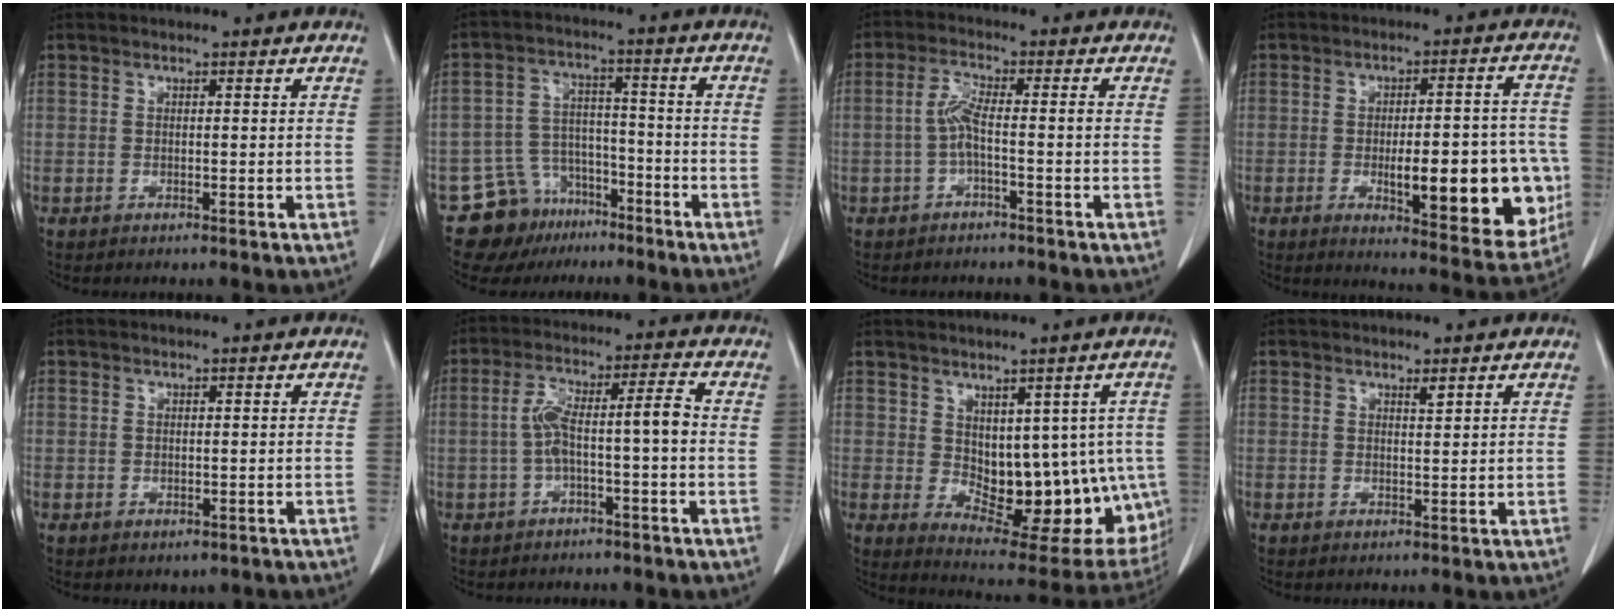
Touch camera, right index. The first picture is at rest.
{"total": 8.9, "force": [-6.2, 6.4, 1.2], "torque": [-0.026, 0.035, -0.094]}
{"total": 3.8, "force": [-1.1, 0.2, 3.6], "torque": [-0.075, 0.011, -0.023]}
{"total": 17.3, "force": [-3.9, 4.9, 16.2], "torque": [-0.161, 0.015, -0.033]}
{"total": 1.7, "force": [-0.5, 1.6, 0.4], "torque": [-0.004, 0.003, 0.001]}
{"total": 6.9, "force": [-1.3, 0.8, 6.8], "torque": [-0.130, 0.035, -0.021]}
{"total": 15.6, "force": [-0.9, 8.4, 13.1], "torque": [-0.145, -0.001, 0.011]}
{"total": 0.9, "force": [0.7, 0.0, 0.5], "torque": [-0.010, -0.006, 0.011]}